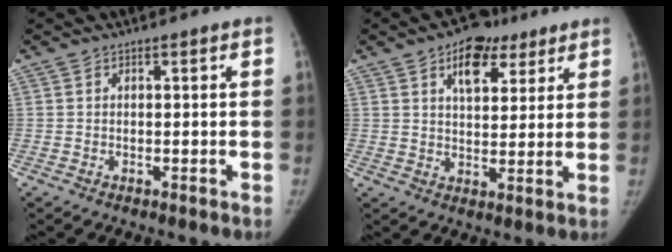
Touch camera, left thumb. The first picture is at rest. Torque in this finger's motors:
{"motor_torque": [0.37, 0.01, 0.86, -0.58, 0.15]}